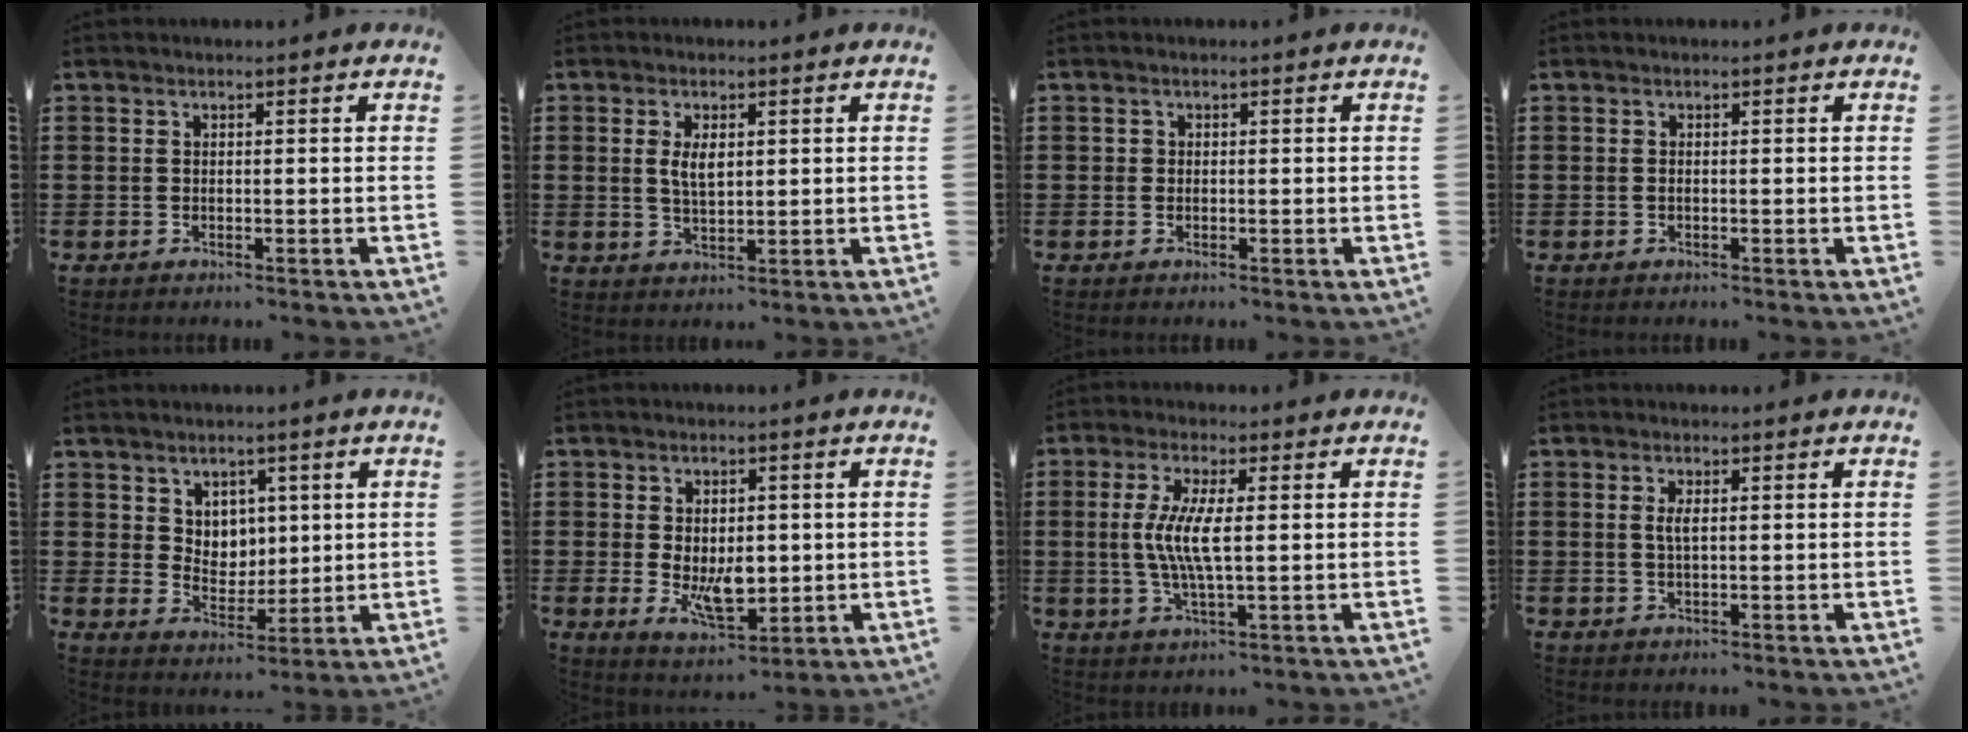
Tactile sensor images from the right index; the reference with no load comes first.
{"total": 3.7, "force": [0.9, 1.8, 3.1], "torque": [-0.055, 0.005, 0.013]}
{"total": 0.6, "force": [0.0, 0.6, 0.0], "torque": [-0.002, 0.005, 0.000]}
{"total": 0.0}
{"total": 4.9, "force": [2.7, 4.0, 0.4], "torque": [-0.022, 0.004, 0.048]}
{"total": 7.0, "force": [-0.3, 4.1, 5.6], "torque": [-0.083, 0.001, -0.007]}
{"total": 6.2, "force": [0.4, 1.2, 6.1], "torque": [-0.125, -0.005, 0.000]}
{"total": 1.9, "force": [0.3, 0.4, 1.8], "torque": [-0.036, 0.001, 0.004]}